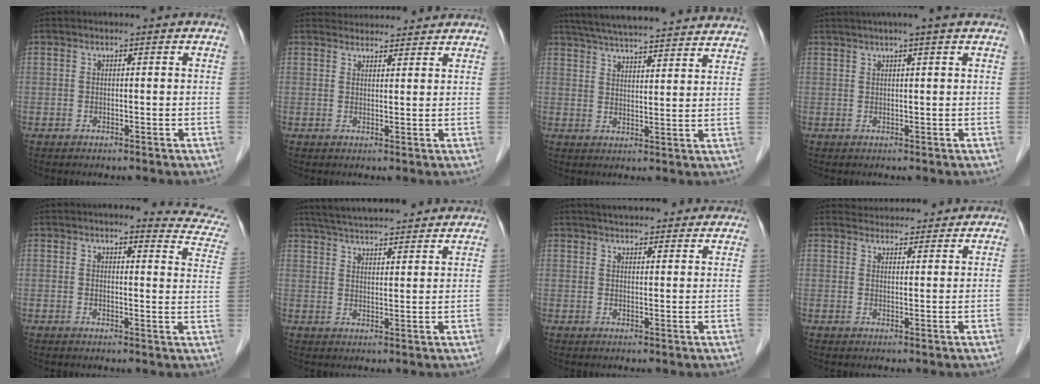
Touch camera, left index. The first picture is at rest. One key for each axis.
{"total": 6.4, "fx": 6.3, "fy": 1.0, "fz": 0.8, "tx": -0.010, "ty": 0.022, "tz": 0.077}
{"total": 24.7, "fx": 22.6, "fy": 2.1, "fz": 9.7, "tx": -0.160, "ty": 0.001, "tz": 0.295}
{"total": 5.0, "fx": 3.8, "fy": -0.8, "fz": 3.3, "tx": -0.047, "ty": 0.022, "tz": 0.056}
{"total": 8.6, "fx": 8.2, "fy": 0.5, "fz": 2.4, "tx": -0.013, "ty": -0.047, "tz": 0.061}
{"total": 17.9, "fx": 16.2, "fy": 2.3, "fz": 7.1, "tx": -0.115, "ty": 0.038, "tz": 0.227}
{"total": 14.3, "fx": 12.9, "fy": 2.9, "fz": 5.5, "tx": -0.063, "ty": 0.031, "tz": 0.160}
{"total": 7.1, "fx": 6.9, "fy": 1.3, "fz": 0.9, "tx": -0.010, "ty": 0.019, "tz": 0.084}